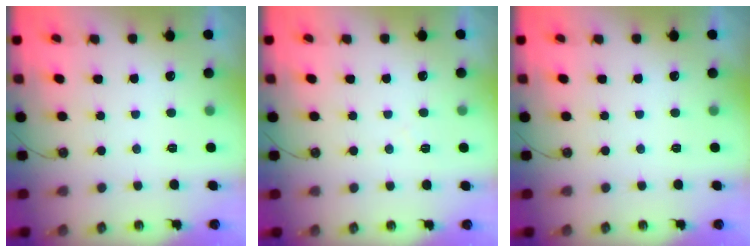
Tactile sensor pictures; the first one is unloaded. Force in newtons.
{"total": 3.6, "press": 3.5, "slide": 0.5}
{"total": 0.0}